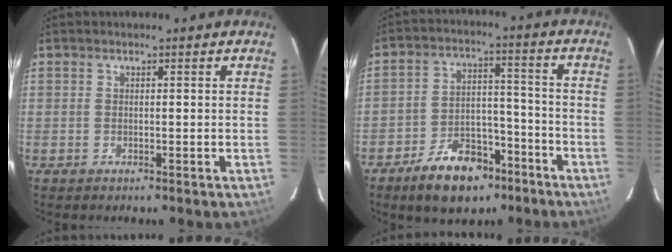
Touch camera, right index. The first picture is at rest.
{"total": 12.7, "force": [-8.6, 7.0, 6.2], "torque": [-0.122, 0.023, -0.122]}